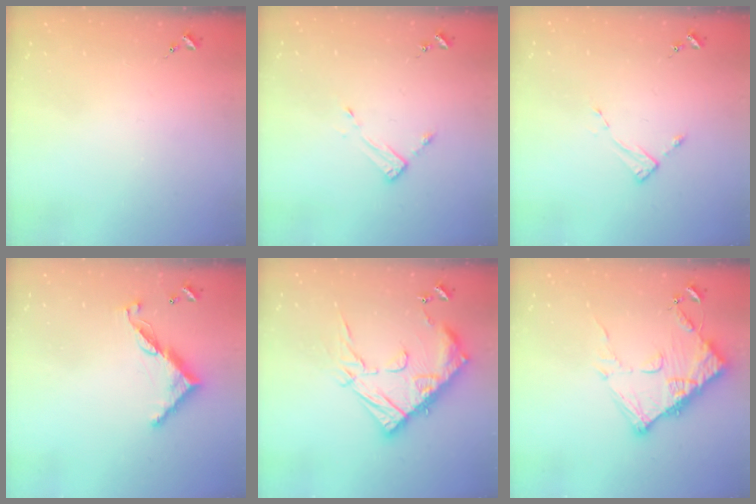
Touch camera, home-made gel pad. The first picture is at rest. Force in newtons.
{"total": 3.9, "press": 3.9, "slide": 0.2}
{"total": 2.8, "press": 2.7, "slide": 0.3}
{"total": 10.6, "press": 10.6, "slide": 0.4}
{"total": 21.5, "press": 21.4, "slide": 2.1}
{"total": 13.1, "press": 13.1, "slide": 1.4}